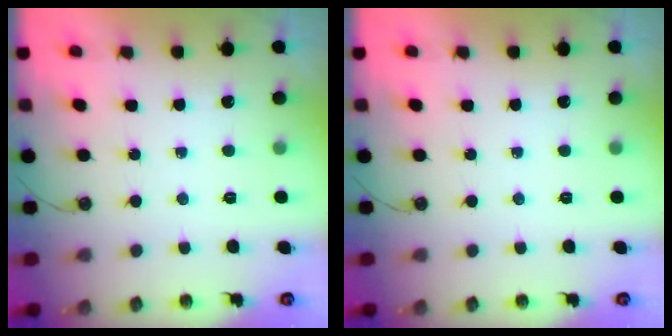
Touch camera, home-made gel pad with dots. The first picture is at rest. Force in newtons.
{"total": 0.0}